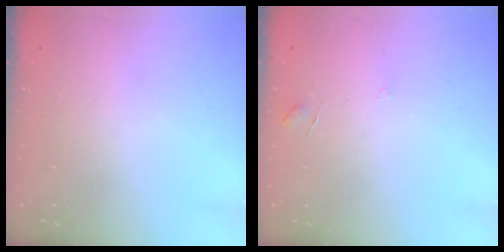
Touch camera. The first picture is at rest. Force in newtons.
{"total": 2.9, "press": 2.9, "slide": 0.2}